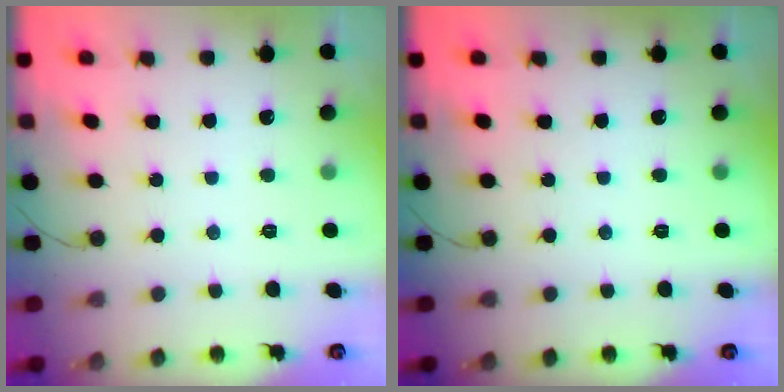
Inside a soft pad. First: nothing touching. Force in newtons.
{"total": 0.0}